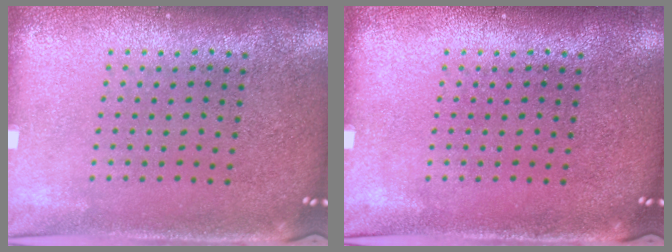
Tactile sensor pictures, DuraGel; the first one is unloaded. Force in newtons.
{"total": 0.0}